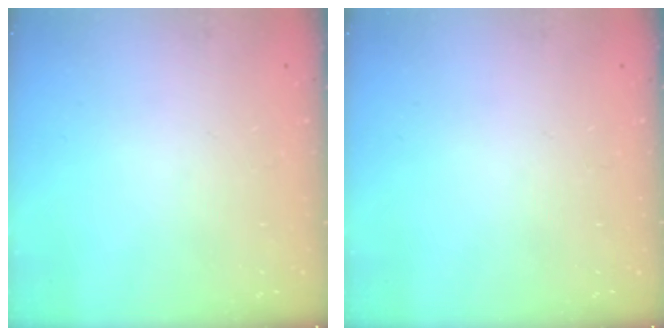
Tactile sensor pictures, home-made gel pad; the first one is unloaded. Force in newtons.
{"total": 0.0}